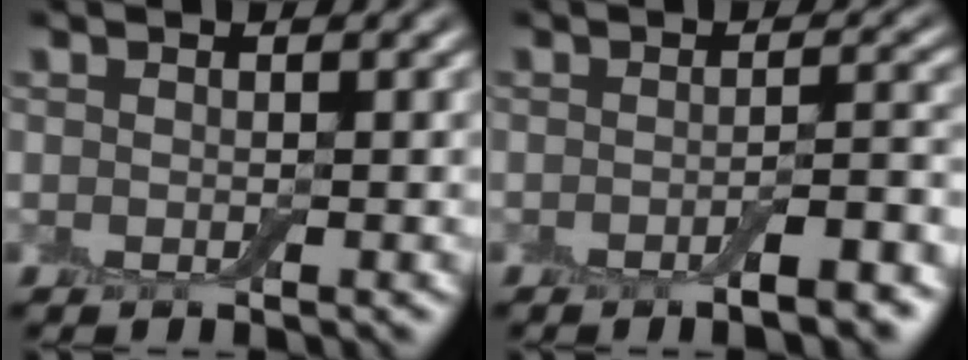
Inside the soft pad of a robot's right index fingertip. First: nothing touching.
{"total": 4.1, "force": [-2.1, 0.9, 3.4], "torque": [-0.048, 0.002, -0.034]}